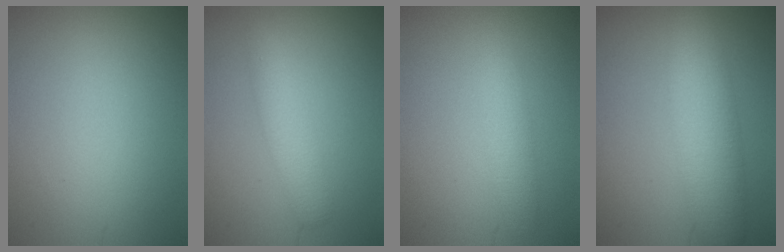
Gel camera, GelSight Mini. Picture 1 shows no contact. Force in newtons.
{"total": 2.8, "press": 2.8, "slide": 0.1}
{"total": 2.8, "press": 2.8, "slide": 0.1}
{"total": 6.7, "press": 6.7, "slide": 0.2}